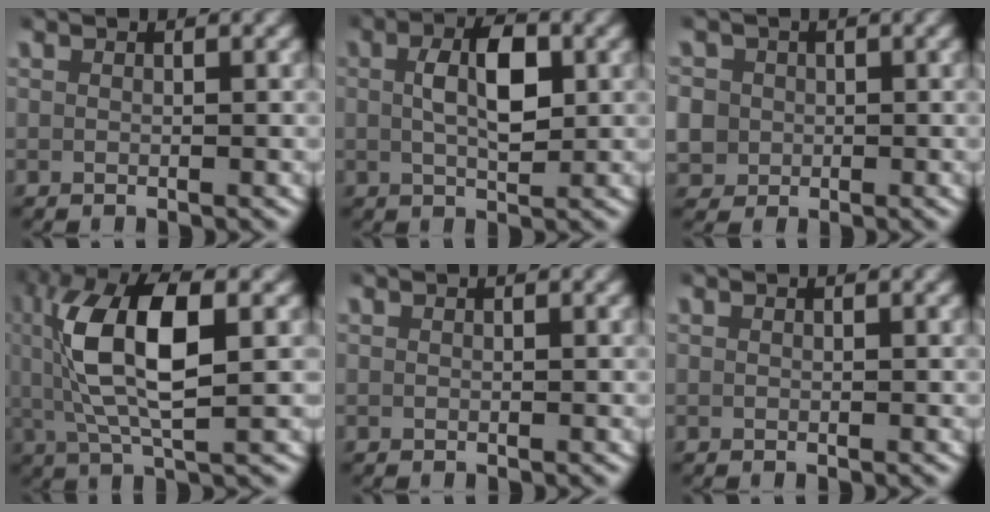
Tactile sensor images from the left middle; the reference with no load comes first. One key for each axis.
{"total": 4.9, "fx": 0.6, "fy": 2.2, "fz": 4.3, "tx": -0.064, "ty": -0.001, "tz": 0.012}
{"total": 4.7, "fx": -0.1, "fy": 4.5, "fz": 1.5, "tx": -0.047, "ty": -0.009, "tz": 0.002}
{"total": 9.1, "fx": 1.2, "fy": 3.5, "fz": 8.3, "tx": -0.163, "ty": 0.007, "tz": 0.021}
{"total": 0.0}
{"total": 0.0}